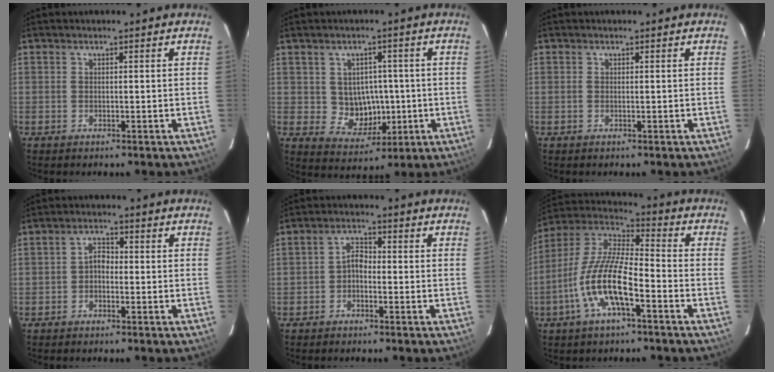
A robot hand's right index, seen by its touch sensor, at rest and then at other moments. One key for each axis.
{"total": 7.2, "fx": -0.2, "fy": 6.7, "fz": 2.7, "tx": -0.055, "ty": 0.008, "tz": 0.015}
{"total": 0.0}
{"total": 2.3, "fx": -0.9, "fy": 1.6, "fz": 1.3, "tx": -0.025, "ty": 0.010, "tz": -0.019}
{"total": 2.4, "fx": -1.3, "fy": 1.5, "fz": 1.4, "tx": -0.029, "ty": 0.011, "tz": -0.025}
{"total": 13.8, "fx": -5.8, "fy": 3.6, "fz": 12.0, "tx": -0.246, "ty": -0.003, "tz": -0.116}